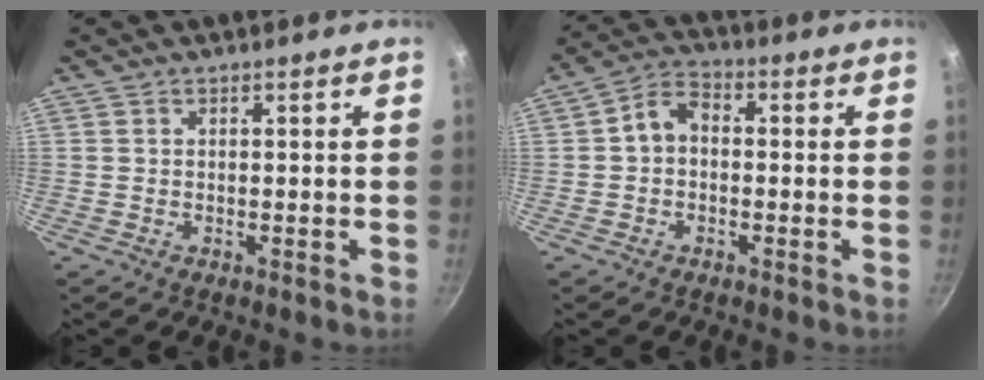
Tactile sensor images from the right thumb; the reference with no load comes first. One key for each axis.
{"total": 5.9, "fx": -0.2, "fy": 4.3, "fz": 4.1, "tx": -0.059, "ty": 0.022, "tz": -0.014}